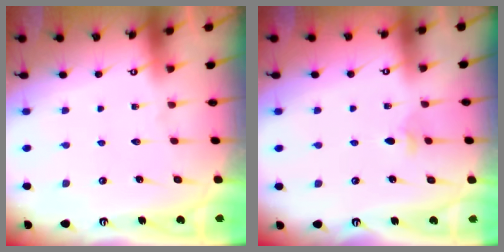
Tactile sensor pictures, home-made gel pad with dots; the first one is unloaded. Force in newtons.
{"total": 4.4, "press": 4.3, "slide": 0.8}